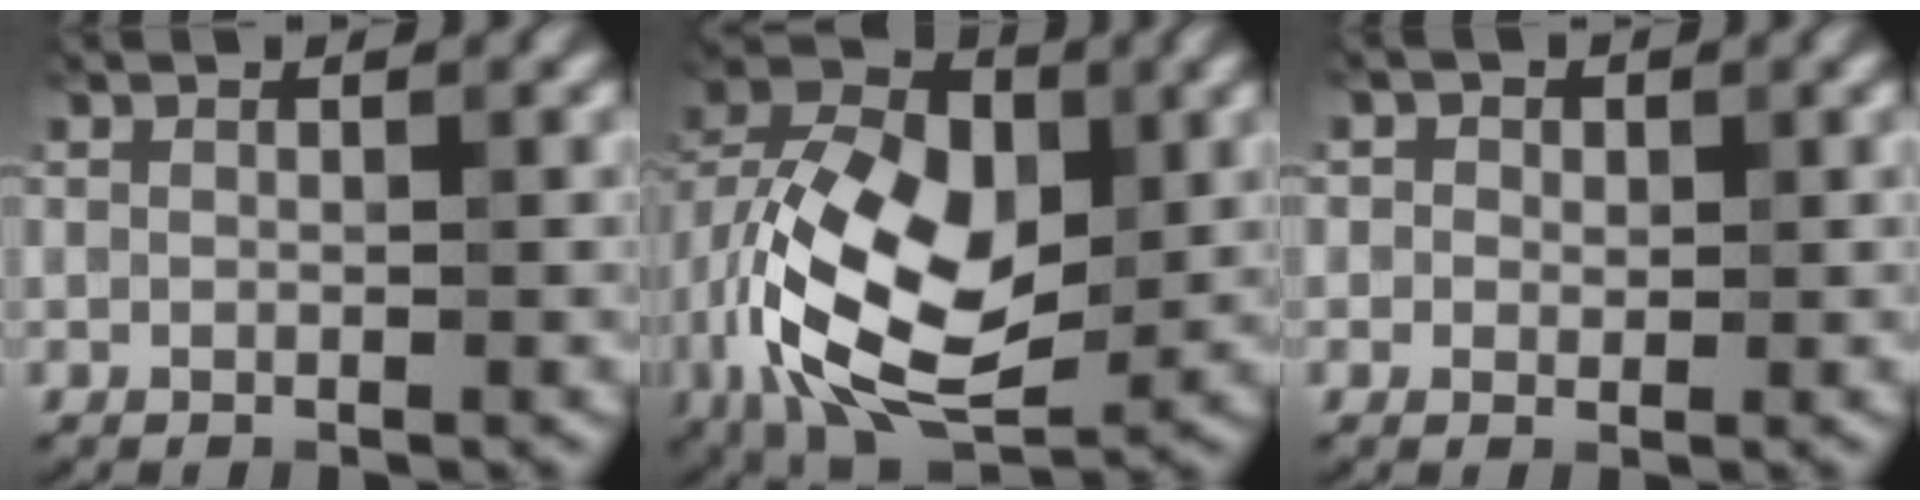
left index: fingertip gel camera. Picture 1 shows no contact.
{"total": 13.2, "force": [-2.5, 8.1, 10.1], "torque": [-0.190, 0.003, -0.059]}
{"total": 1.8, "force": [0.7, 1.6, 0.6], "torque": [-0.010, -0.001, 0.003]}